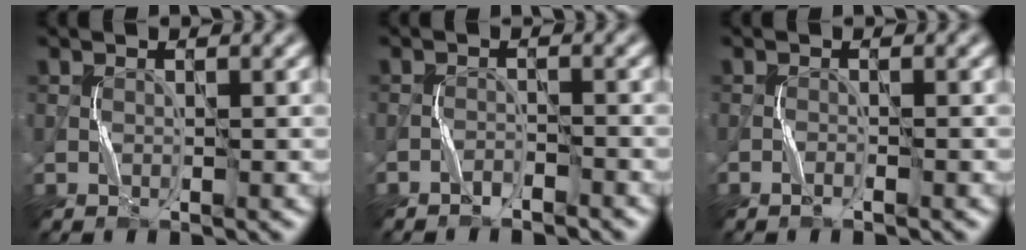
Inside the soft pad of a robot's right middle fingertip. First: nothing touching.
{"total": 1.2, "force": [-1.2, 0.2, 0.1], "torque": [0.000, 0.005, -0.023]}
{"total": 0.7, "force": [-0.6, 0.0, 0.4], "torque": [-0.009, 0.000, -0.012]}